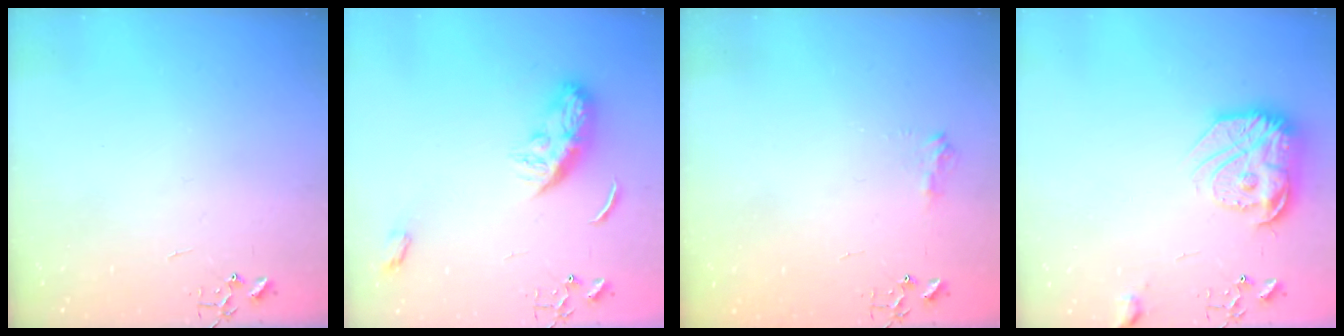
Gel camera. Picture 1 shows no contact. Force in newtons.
{"total": 9.5, "press": 9.5, "slide": 0.2}
{"total": 8.4, "press": 8.4, "slide": 0.8}
{"total": 17.9, "press": 17.9, "slide": 1.2}